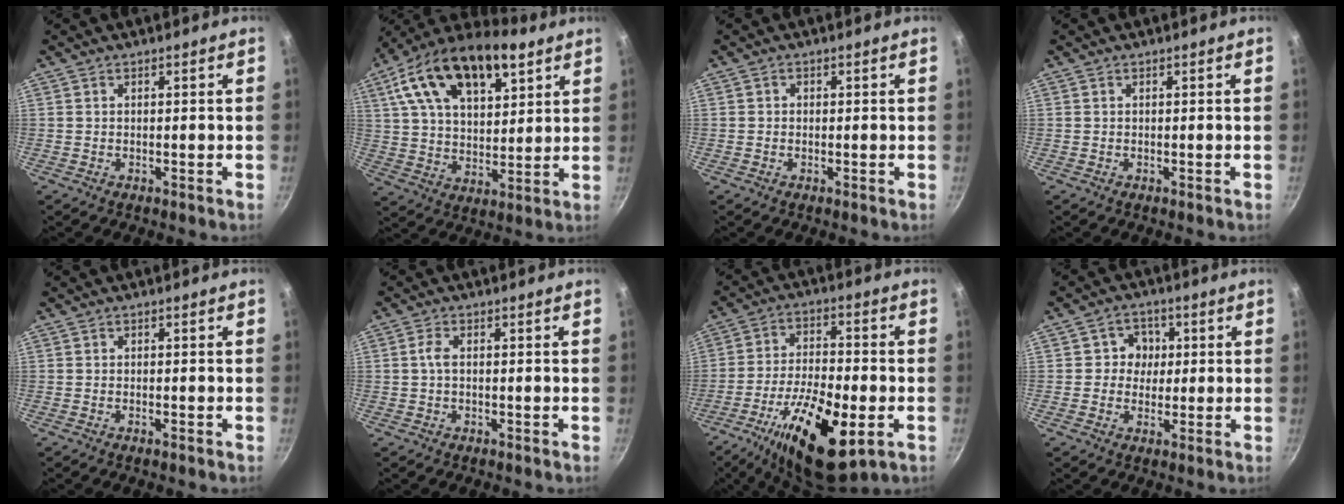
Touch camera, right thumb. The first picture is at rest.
{"total": 21.3, "force": [10.8, 11.0, 14.7], "torque": [-0.234, -0.024, 0.178]}
{"total": 0.7, "force": [0.0, 0.6, 0.2], "torque": [-0.001, 0.002, -0.001]}
{"total": 0.0}
{"total": 0.7, "force": [-0.5, 0.0, 0.5], "torque": [-0.014, 0.003, -0.011]}
{"total": 2.2, "force": [0.0, 1.0, 2.0], "torque": [-0.050, 0.007, -0.002]}
{"total": 19.3, "force": [-7.6, 7.2, 16.2], "torque": [-0.279, 0.016, -0.128]}
{"total": 5.0, "force": [0.5, 4.8, 1.4], "torque": [0.018, 0.004, -0.002]}